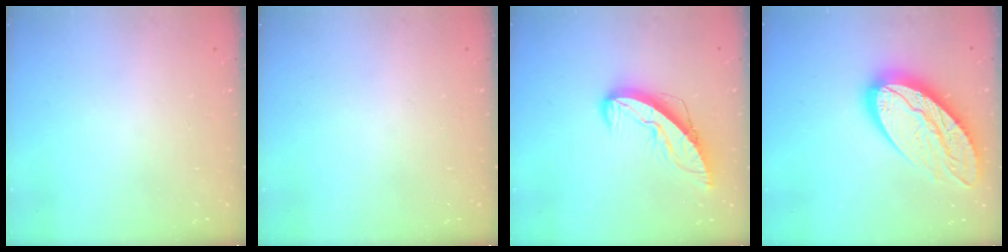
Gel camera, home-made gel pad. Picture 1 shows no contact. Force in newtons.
{"total": 0.0}
{"total": 9.4, "press": 9.4, "slide": 0.8}
{"total": 20.3, "press": 20.2, "slide": 1.6}